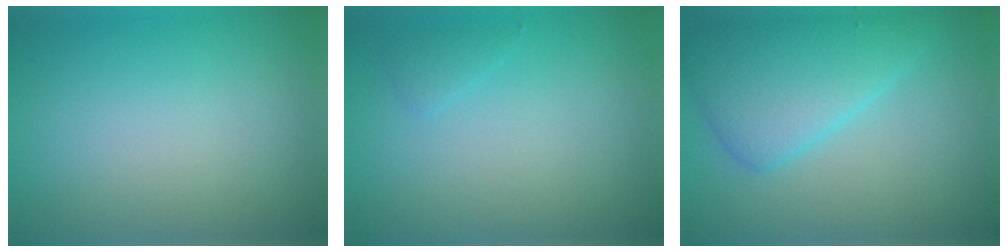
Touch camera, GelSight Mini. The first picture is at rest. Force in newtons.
{"total": 0.8, "press": 0.8, "slide": 0.0}
{"total": 5.4, "press": 5.4, "slide": 0.2}